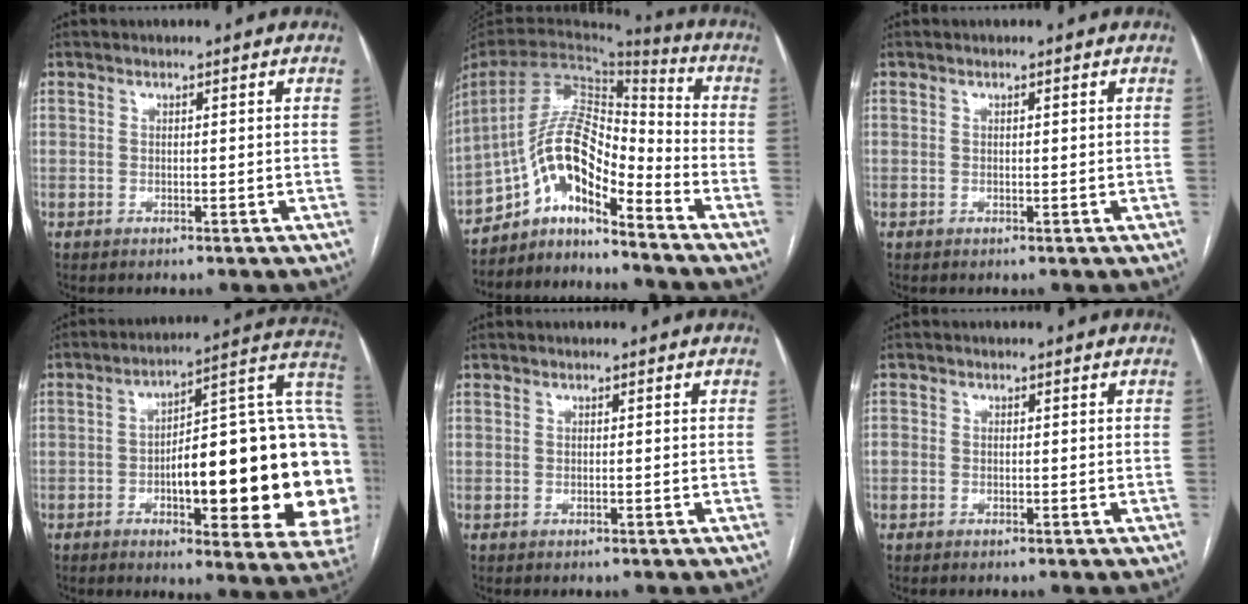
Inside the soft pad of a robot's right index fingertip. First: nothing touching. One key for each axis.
{"total": 12.4, "fx": -8.9, "fy": 3.2, "fz": 8.0, "tx": -0.143, "ty": 0.038, "tz": -0.161}
{"total": 0.0}
{"total": 29.5, "fx": -3.0, "fy": 6.1, "fz": 28.7, "tx": -0.302, "ty": 0.030, "tz": -0.036}
{"total": 0.0}
{"total": 1.4, "fx": -0.3, "fy": 1.3, "fz": 0.6, "tx": -0.011, "ty": 0.010, "tz": -0.004}